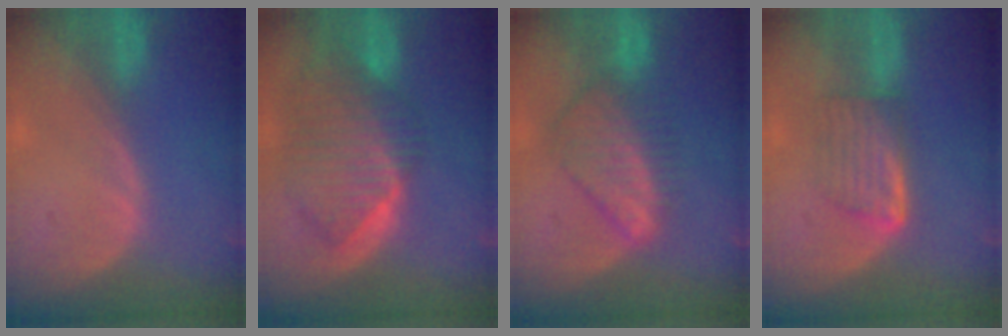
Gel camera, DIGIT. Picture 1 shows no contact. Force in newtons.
{"total": 10.4, "press": 9.0, "slide": 5.1}
{"total": 7.7, "press": 7.0, "slide": 3.2}
{"total": 5.7, "press": 5.3, "slide": 2.3}